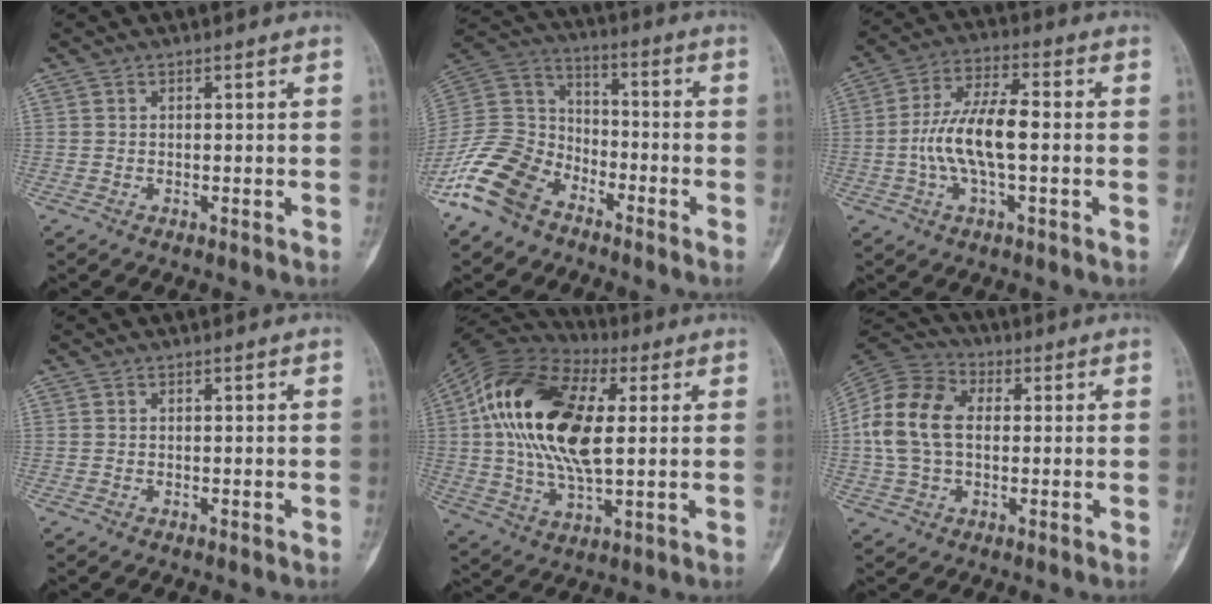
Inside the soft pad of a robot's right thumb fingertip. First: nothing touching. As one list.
[{"total": 15.2, "force": [-9.6, 9.5, 6.8], "torque": [-0.132, 0.064, -0.195]}, {"total": 11.7, "force": [-1.1, 4.3, 10.8], "torque": [-0.219, 0.027, -0.025]}, {"total": 0.0}, {"total": 22.6, "force": [4.0, 11.2, 19.2], "torque": [-0.375, 0.004, 0.059]}, {"total": 14.4, "force": [0.9, 9.7, 10.6], "torque": [-0.214, 0.030, 0.011]}]